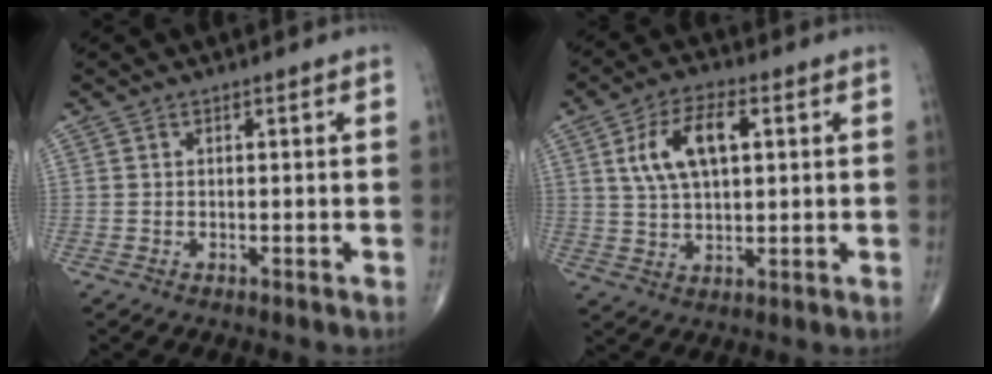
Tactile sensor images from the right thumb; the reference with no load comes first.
{"total": 10.5, "force": [2.9, 5.1, 8.7], "torque": [-0.160, 0.005, 0.054]}